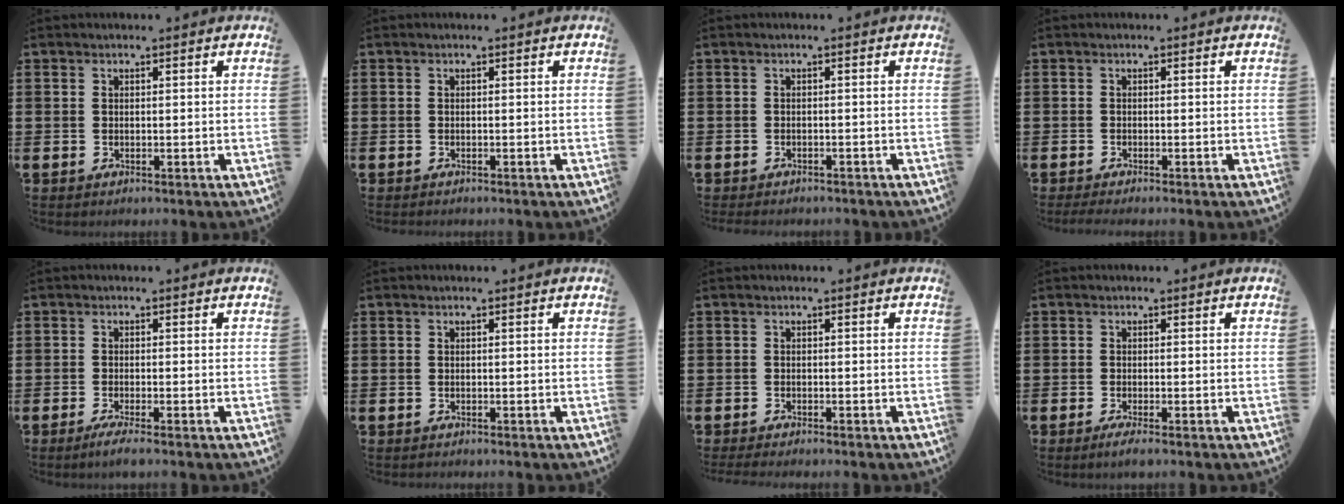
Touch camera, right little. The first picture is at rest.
{"total": 0.0}
{"total": 0.6, "force": [-0.6, 0.1, 0.0], "torque": [-0.003, -0.001, -0.013]}
{"total": 0.8, "force": [-0.6, 0.0, 0.6], "torque": [-0.009, -0.002, -0.011]}
{"total": 1.5, "force": [-0.9, 0.1, 1.2], "torque": [-0.019, -0.002, -0.017]}
{"total": 0.0}
{"total": 0.7, "force": [-0.6, 0.0, 0.3], "torque": [-0.006, -0.001, -0.012]}
{"total": 1.1, "force": [-0.6, 0.1, 1.0], "torque": [-0.009, -0.007, -0.012]}